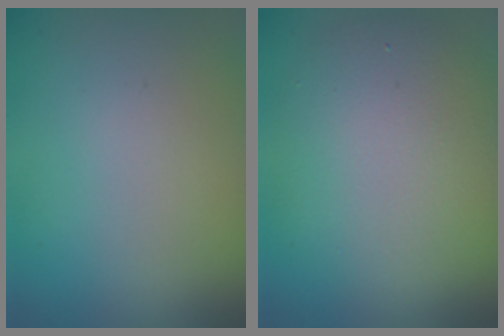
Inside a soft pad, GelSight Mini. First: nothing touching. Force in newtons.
{"total": 7.1, "press": 7.1, "slide": 0.3}